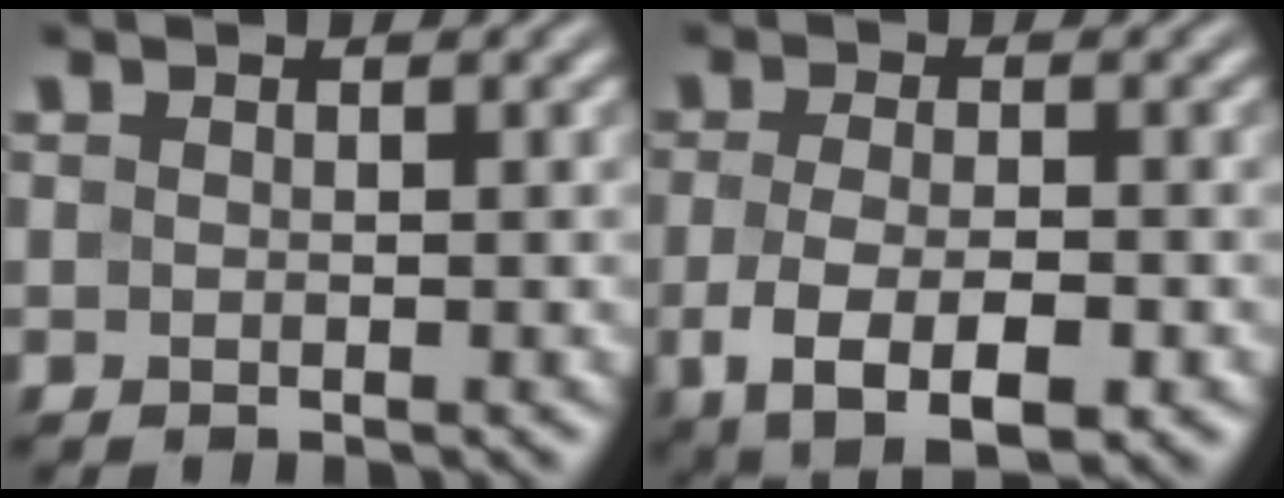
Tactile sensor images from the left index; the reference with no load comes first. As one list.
[{"total": 5.7, "force": [-2.0, 2.4, 4.8], "torque": [-0.091, -0.011, -0.033]}]